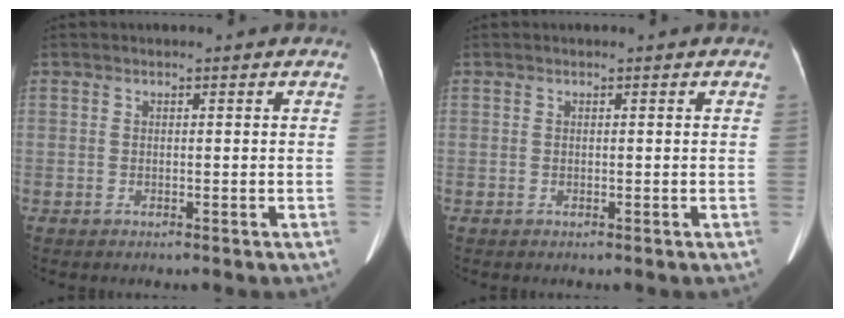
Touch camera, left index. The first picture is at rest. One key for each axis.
{"total": 0.0}